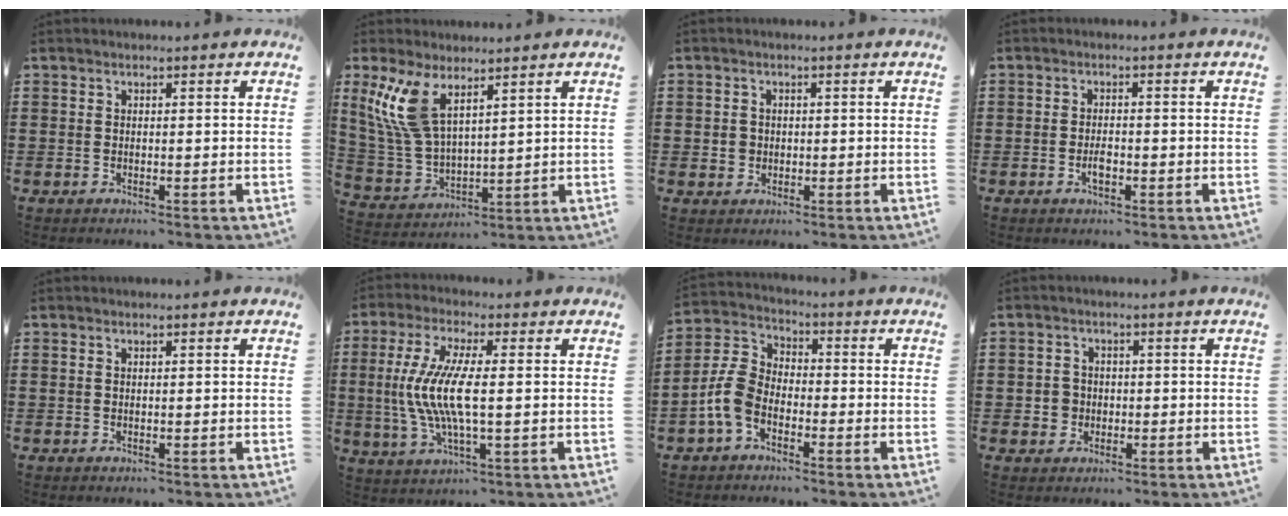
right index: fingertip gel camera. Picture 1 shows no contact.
{"total": 9.0, "force": [4.7, 4.0, 6.6], "torque": [-0.176, -0.013, 0.082]}
{"total": 2.0, "force": [-0.2, 1.9, 0.4], "torque": [-0.014, 0.006, -0.006]}
{"total": 2.2, "force": [-0.8, 0.8, 1.8], "torque": [-0.036, 0.000, -0.013]}
{"total": 0.0}
{"total": 9.0, "force": [-0.4, 2.0, 8.8], "torque": [-0.198, -0.020, -0.017]}
{"total": 6.9, "force": [-3.1, 4.3, 4.5], "torque": [-0.131, 0.000, -0.069]}
{"total": 3.0, "force": [-0.6, 2.9, 0.8], "torque": [-0.025, 0.007, -0.015]}